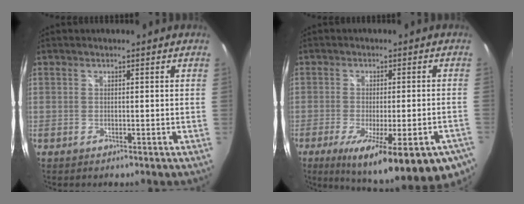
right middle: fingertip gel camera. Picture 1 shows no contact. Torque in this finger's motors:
{"motor_torque": [1.22, -0.91, 0.29, 0.10]}